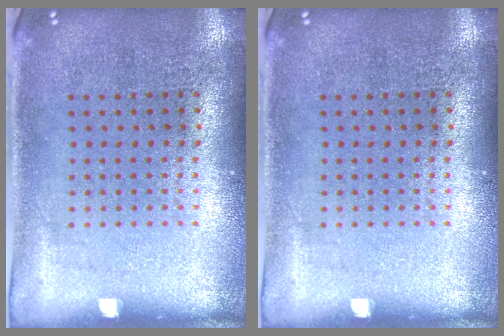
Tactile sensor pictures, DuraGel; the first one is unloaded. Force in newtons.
{"total": 0.0}